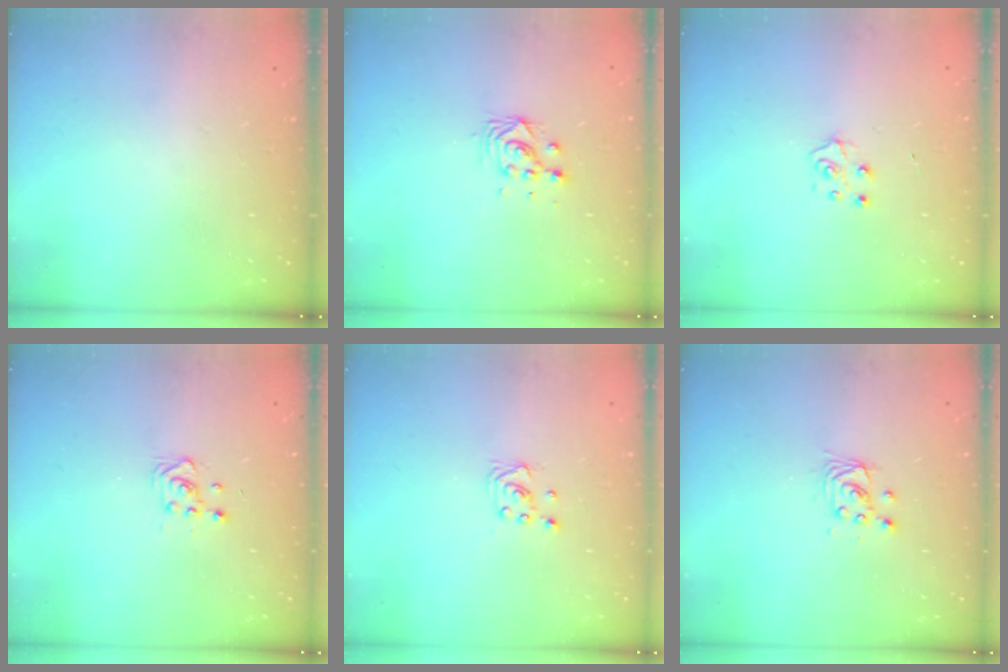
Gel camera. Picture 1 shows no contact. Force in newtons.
{"total": 4.8, "press": 4.8, "slide": 0.3}
{"total": 5.7, "press": 5.7, "slide": 0.5}
{"total": 3.8, "press": 3.7, "slide": 0.6}
{"total": 2.1, "press": 2.1, "slide": 0.2}
{"total": 2.8, "press": 2.8, "slide": 0.2}